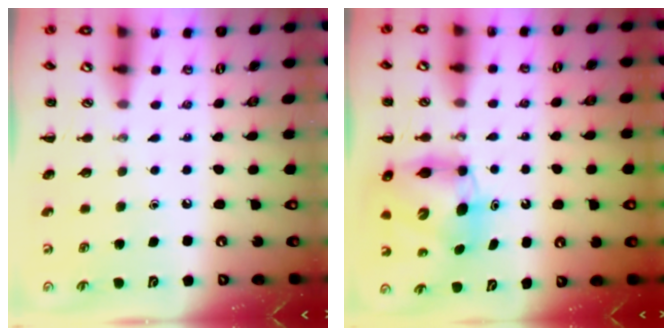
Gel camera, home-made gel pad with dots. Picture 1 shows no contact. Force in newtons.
{"total": 7.1, "press": 6.8, "slide": 2.0}